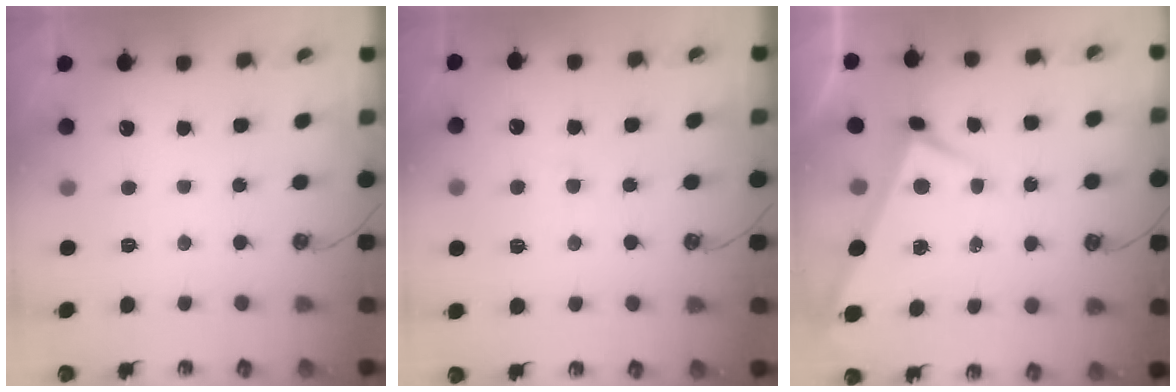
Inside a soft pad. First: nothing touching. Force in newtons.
{"total": 0.6, "press": 0.3, "slide": 0.5}
{"total": 1.9, "press": 1.9, "slide": 0.5}